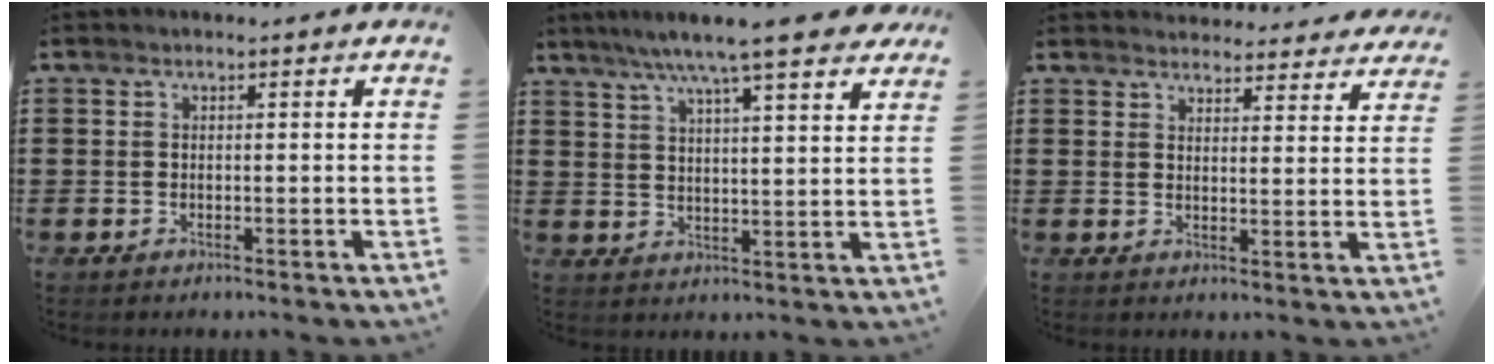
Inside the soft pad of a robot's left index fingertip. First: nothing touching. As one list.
[{"total": 8.2, "force": [6.7, 0.2, 4.6], "torque": [-0.104, -0.023, 0.114]}, {"total": 3.8, "force": [3.8, 0.4, 0.2], "torque": [-0.010, -0.021, 0.067]}]